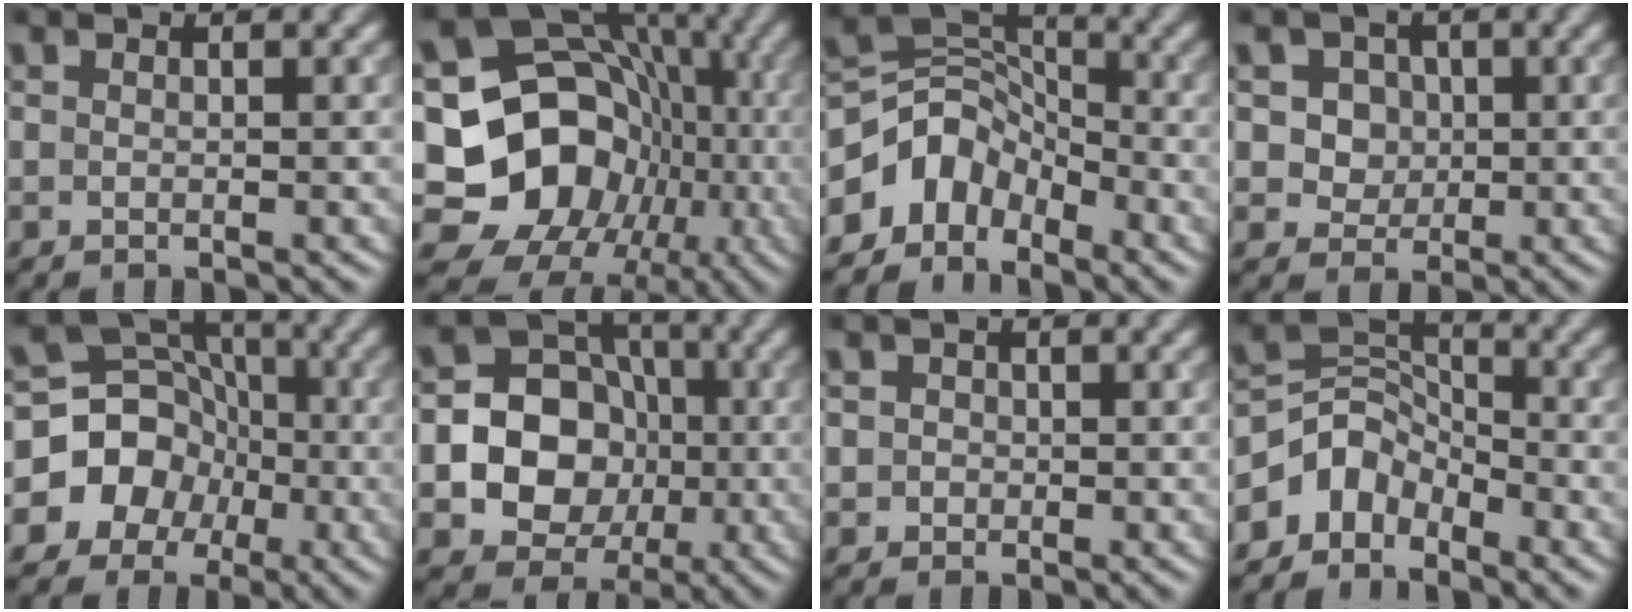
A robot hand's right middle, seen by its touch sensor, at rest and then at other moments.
{"total": 17.2, "force": [-4.1, 14.7, 7.9], "torque": [-0.124, 0.004, -0.086]}
{"total": 4.9, "force": [-3.2, 3.3, 1.6], "torque": [-0.014, 0.007, -0.071]}
{"total": 4.7, "force": [1.4, 3.9, 2.1], "torque": [-0.022, 0.011, 0.014]}
{"total": 8.0, "force": [-2.7, 7.3, 2.1], "torque": [-0.017, 0.010, -0.071]}
{"total": 10.3, "force": [-1.5, 9.2, 4.3], "torque": [-0.068, 0.005, -0.053]}
{"total": 1.1, "force": [0.1, 1.0, 0.2], "torque": [0.010, -0.001, -0.003]}
{"total": 3.9, "force": [-2.7, 2.6, 1.1], "torque": [-0.014, 0.009, -0.061]}